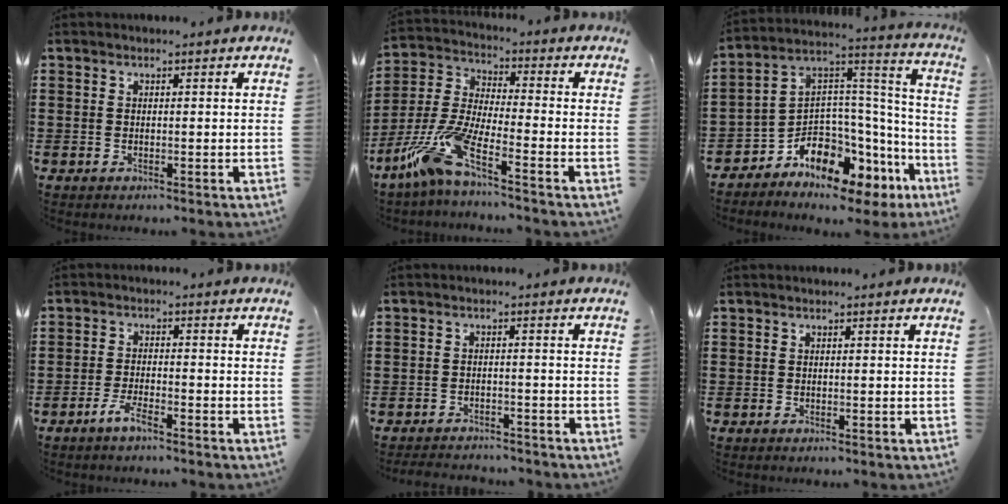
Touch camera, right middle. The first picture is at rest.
{"total": 10.2, "force": [-6.8, 1.3, 7.5], "torque": [-0.189, -0.021, -0.142]}
{"total": 5.8, "force": [-5.0, 2.7, 1.2], "torque": [-0.050, -0.034, -0.103]}
{"total": 3.2, "force": [-2.2, 0.5, 2.3], "torque": [-0.052, -0.002, -0.044]}
{"total": 2.6, "force": [-2.6, 0.2, 0.1], "torque": [-0.008, -0.003, -0.054]}
{"total": 0.0}